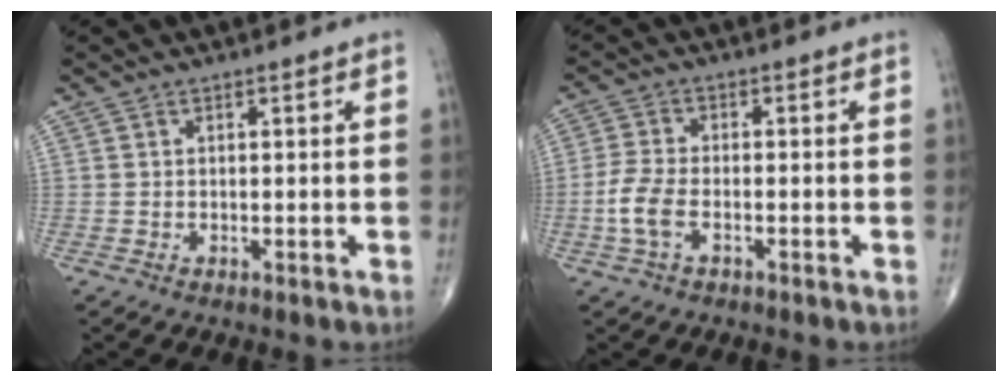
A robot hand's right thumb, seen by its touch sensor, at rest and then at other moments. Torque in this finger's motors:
{"motor_torque": [0.18, -0.05, 0.45, -0.34, 0.19]}